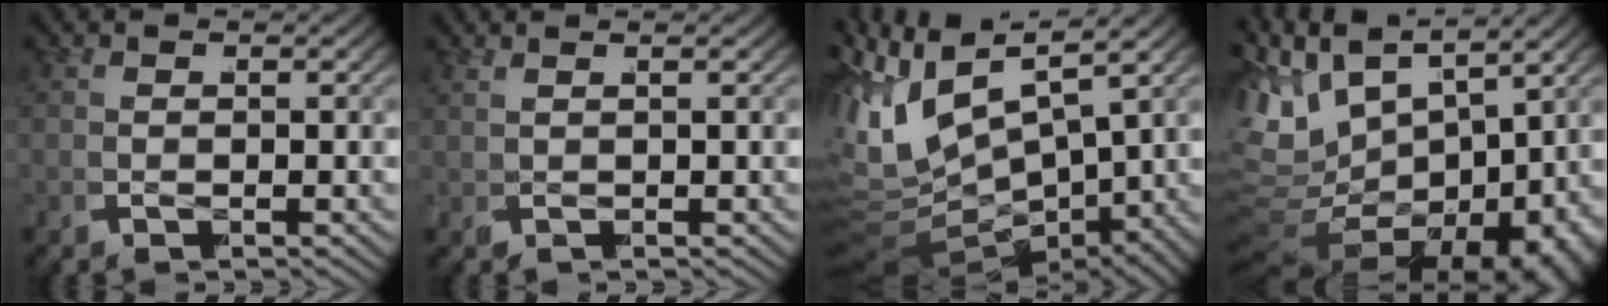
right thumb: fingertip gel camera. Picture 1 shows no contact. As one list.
[{"total": 1.5, "force": [0.9, -1.2, -0.1], "torque": [0.013, 0.015, 0.010]}, {"total": 12.8, "force": [0.3, 9.2, 8.9], "torque": [-0.213, -0.029, 0.007]}, {"total": 15.1, "force": [-1.8, 9.8, 11.4], "torque": [-0.225, -0.035, -0.011]}]